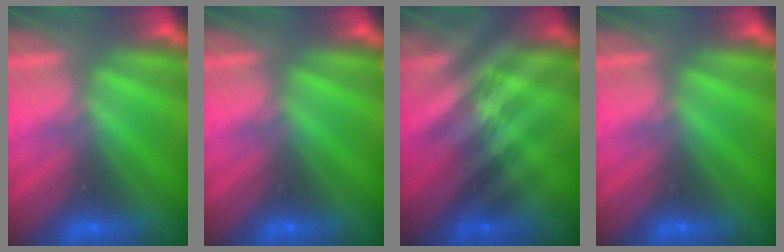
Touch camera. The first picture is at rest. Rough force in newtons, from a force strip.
{"total": 0.0}
{"total": 2.4}
{"total": 0.0}